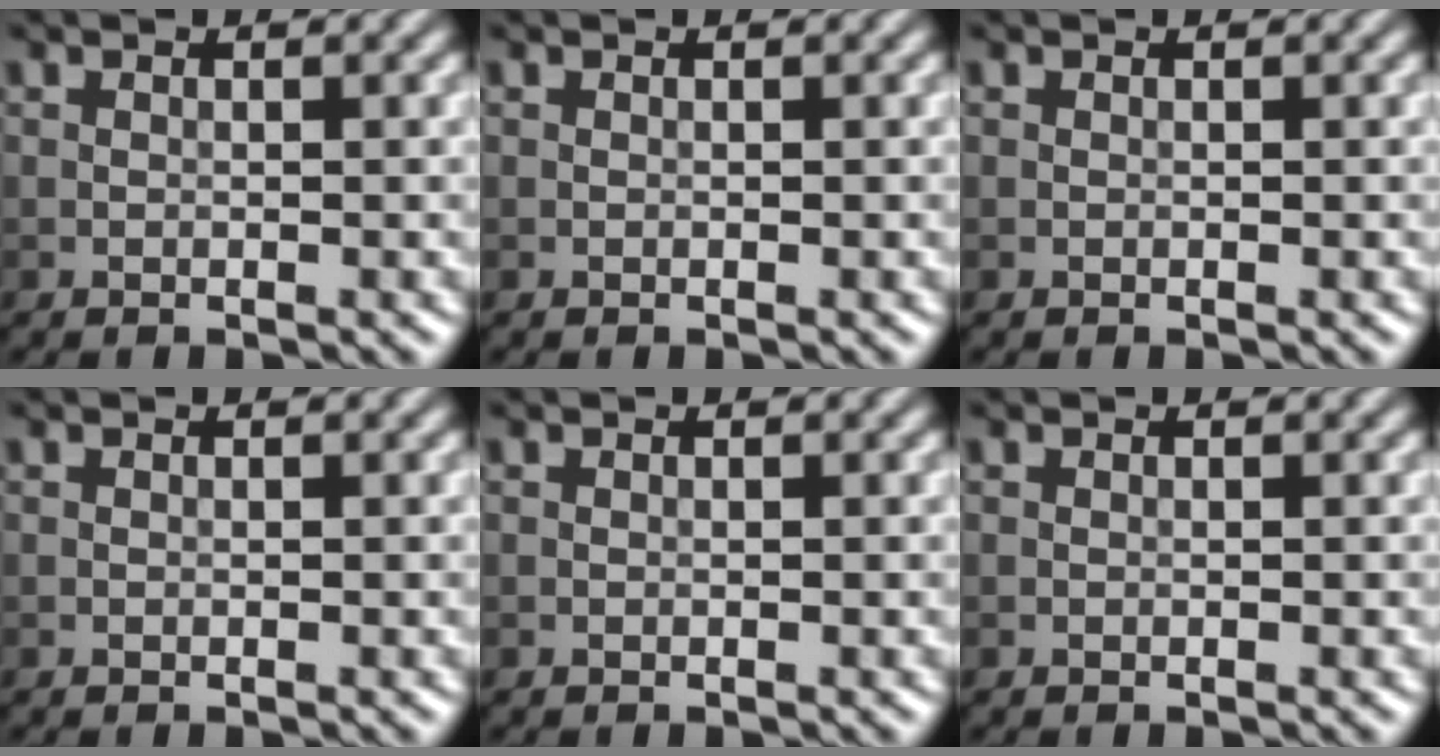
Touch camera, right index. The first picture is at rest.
{"total": 0.0}
{"total": 0.0}
{"total": 0.0}
{"total": 0.0}
{"total": 0.0}